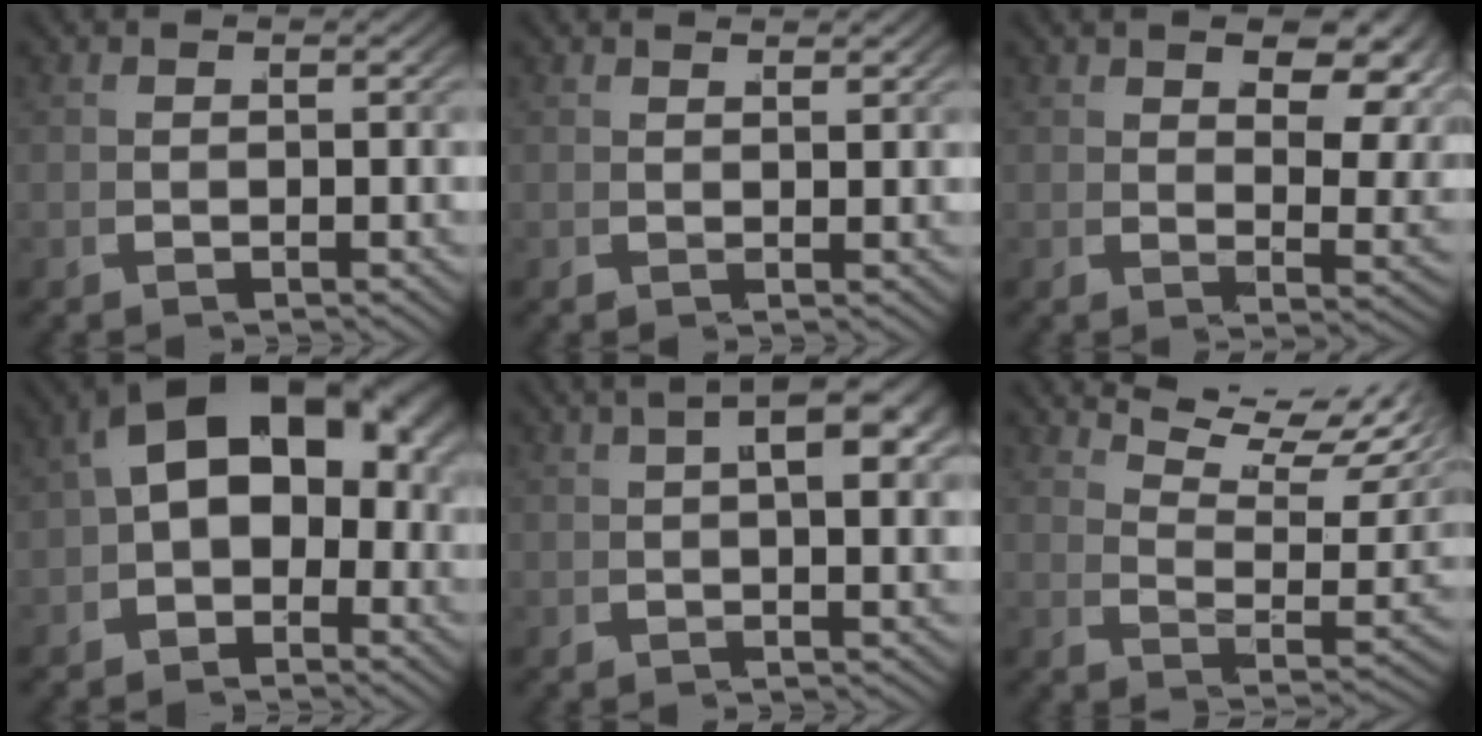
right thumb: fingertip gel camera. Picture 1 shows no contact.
{"total": 1.0, "force": [1.0, -0.1, 0.3], "torque": [-0.001, 0.004, 0.020]}
{"total": 6.6, "force": [3.4, 2.5, 5.0], "torque": [-0.046, -0.002, 0.053]}
{"total": 10.4, "force": [1.0, 6.9, 7.7], "torque": [-0.126, -0.003, 0.014]}
{"total": 7.6, "force": [3.0, 3.1, 6.3], "torque": [-0.074, 0.028, 0.038]}
{"total": 8.9, "force": [7.1, 2.1, 4.9], "torque": [-0.058, 0.025, 0.109]}